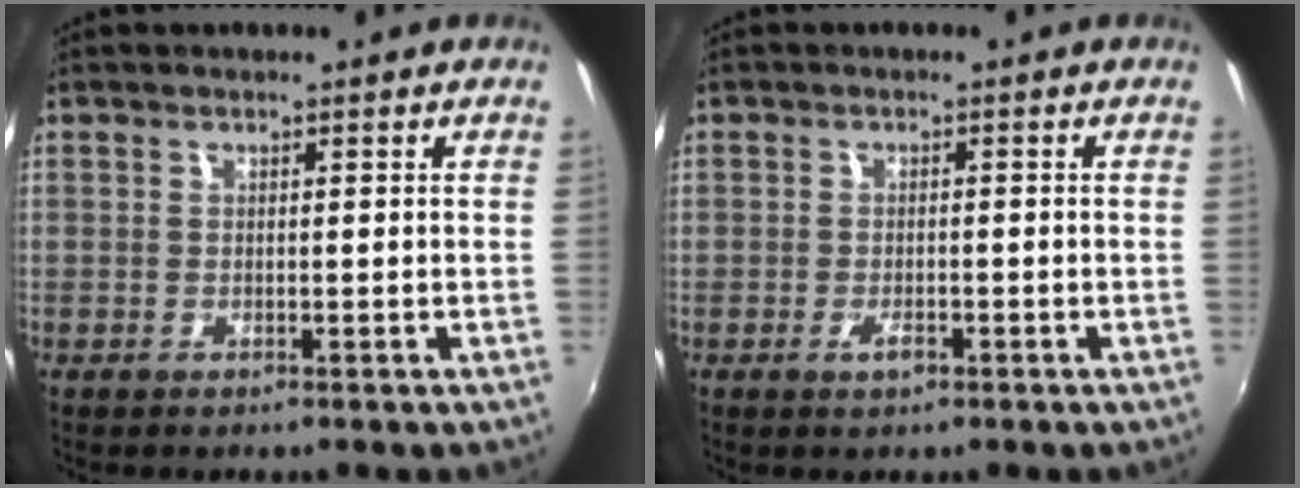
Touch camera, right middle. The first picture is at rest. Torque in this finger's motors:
{"motor_torque": [0.00, -0.17, -0.15, -0.02]}